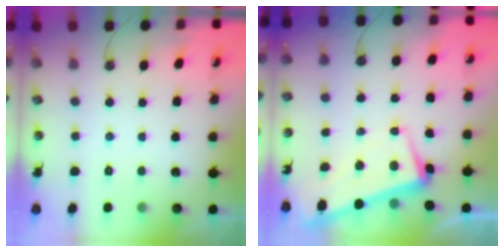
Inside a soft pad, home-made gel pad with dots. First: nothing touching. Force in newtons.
{"total": 1.7, "press": 1.0, "slide": 1.4}